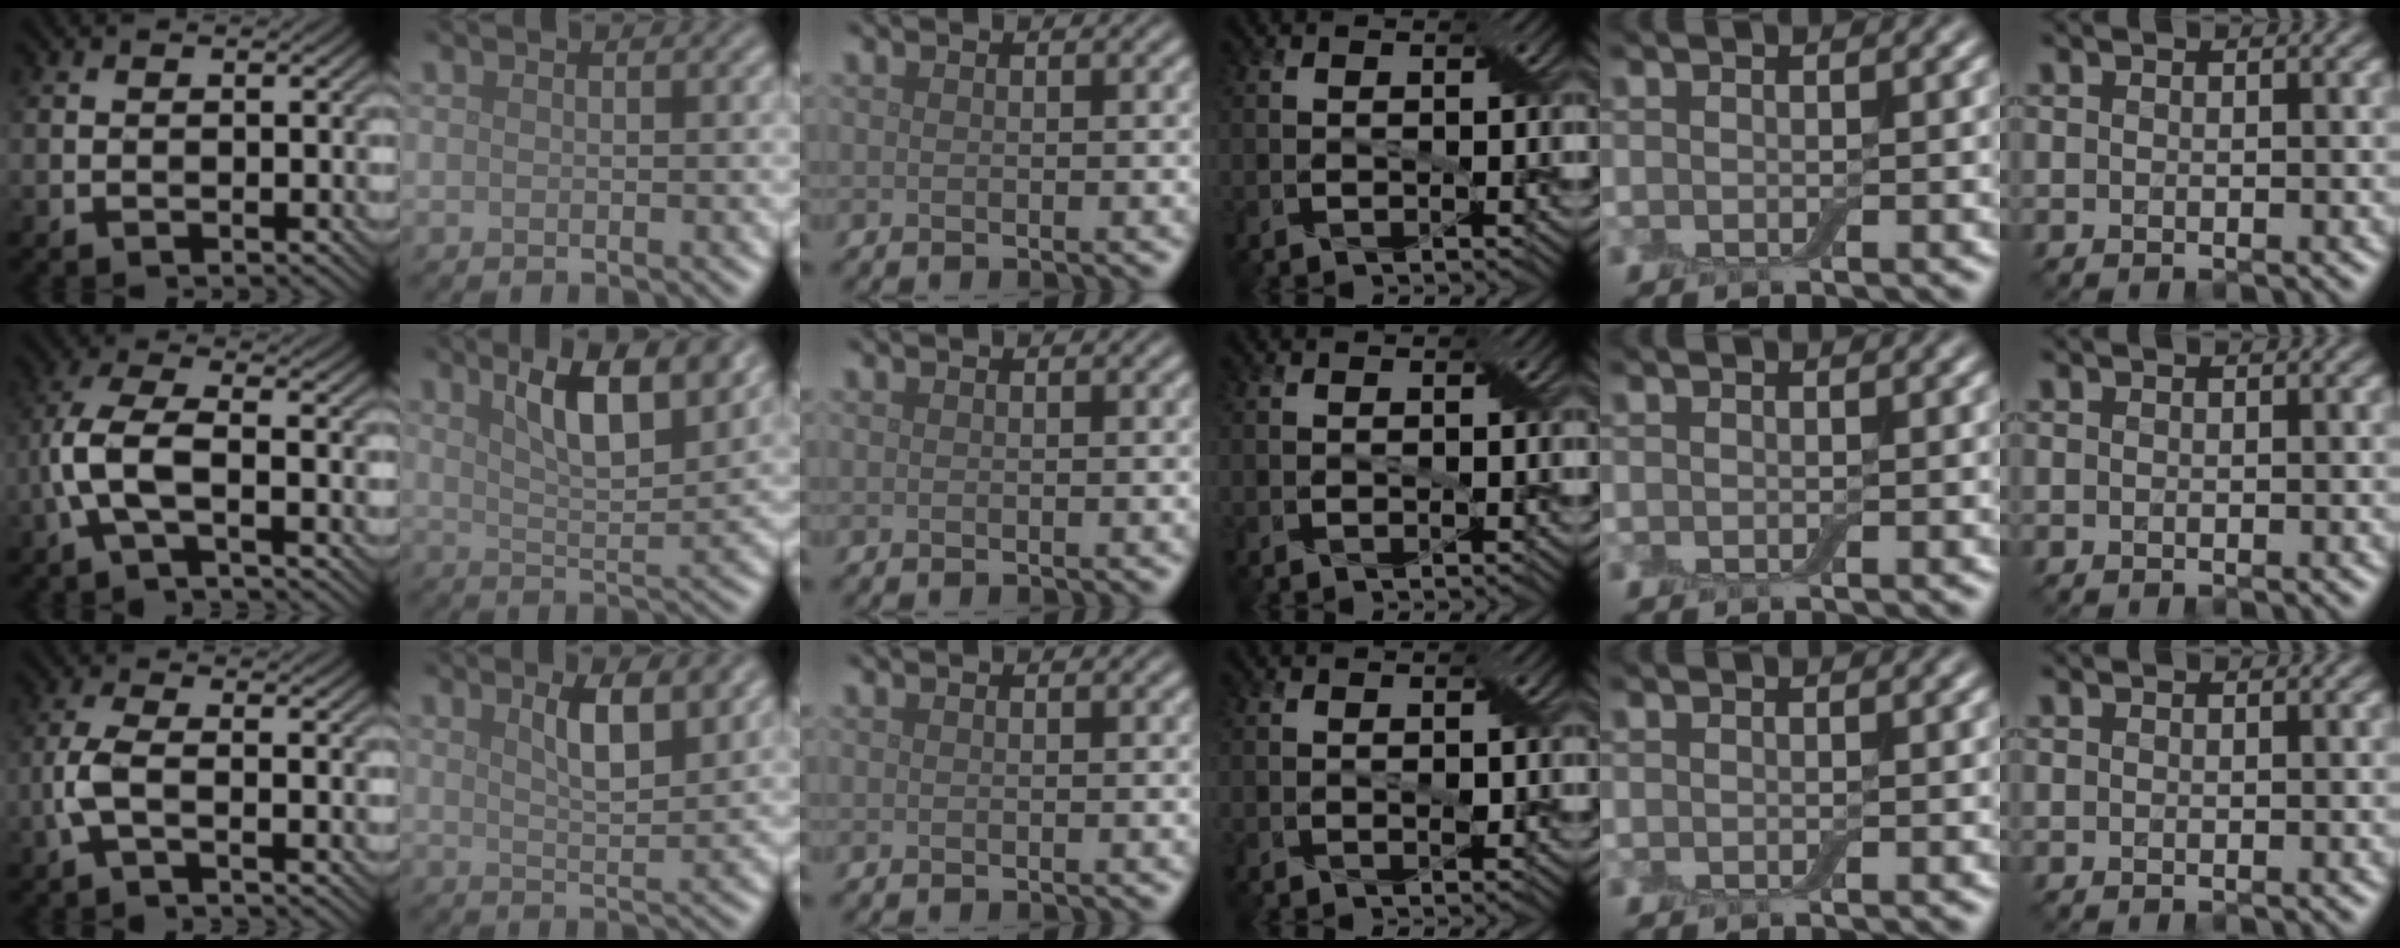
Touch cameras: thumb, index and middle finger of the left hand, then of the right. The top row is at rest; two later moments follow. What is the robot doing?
{"motion": "insert", "object": "box of matches"}